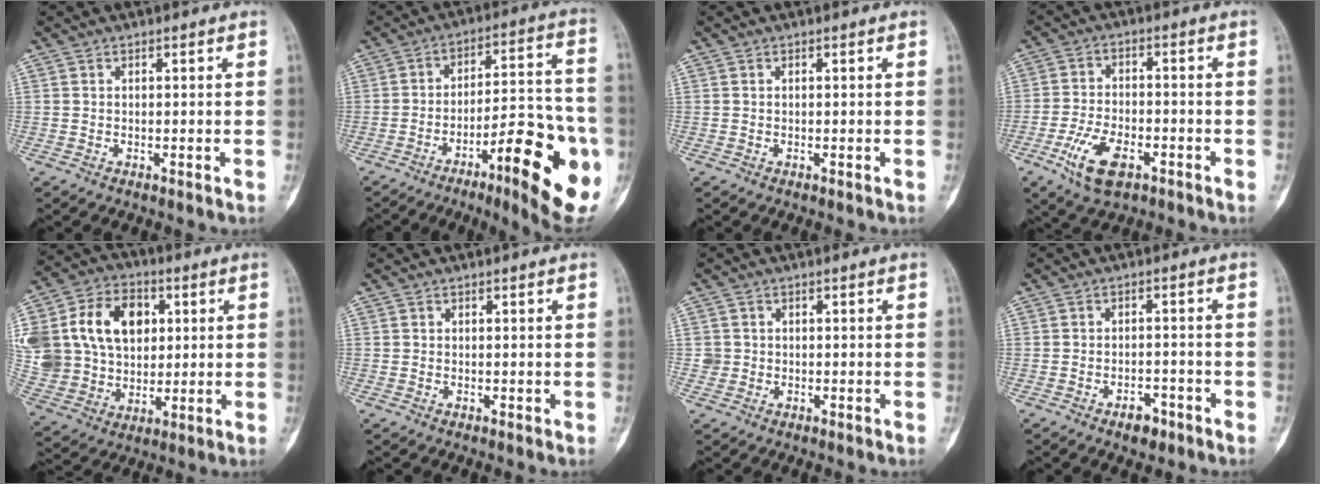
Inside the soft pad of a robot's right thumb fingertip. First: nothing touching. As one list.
[{"total": 21.1, "force": [-8.5, 5.3, 18.6], "torque": [-0.227, 0.038, -0.116]}, {"total": 0.0}, {"total": 9.5, "force": [-4.7, 4.7, 6.8], "torque": [-0.133, 0.014, -0.084]}, {"total": 27.8, "force": [6.5, 21.1, 16.9], "torque": [-0.367, 0.052, 0.137]}, {"total": 0.0}, {"total": 1.7, "force": [0.0, 1.7, 0.1], "torque": [0.009, 0.007, 0.000]}, {"total": 3.6, "force": [-2.4, 1.9, 2.0], "torque": [-0.022, 0.016, -0.035]}]